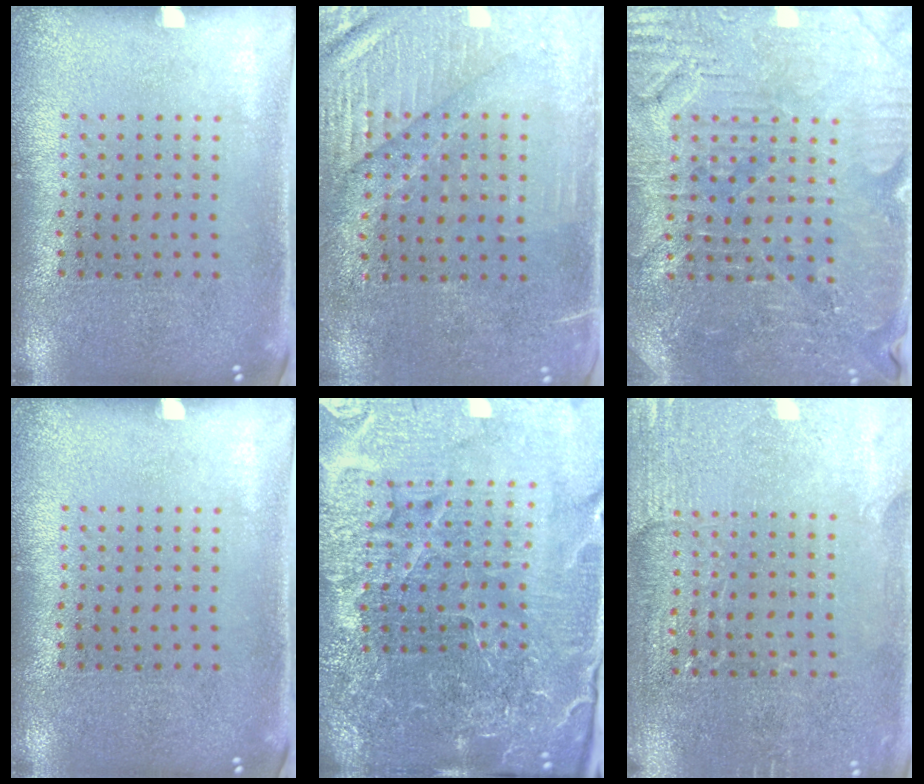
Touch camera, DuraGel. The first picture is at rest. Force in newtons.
{"total": 3.4, "press": 3.0, "slide": 1.7}
{"total": 3.7, "press": 3.6, "slide": 0.6}
{"total": 0.0}
{"total": 5.7, "press": 5.3, "slide": 2.1}
{"total": 2.9, "press": 2.9, "slide": 0.5}